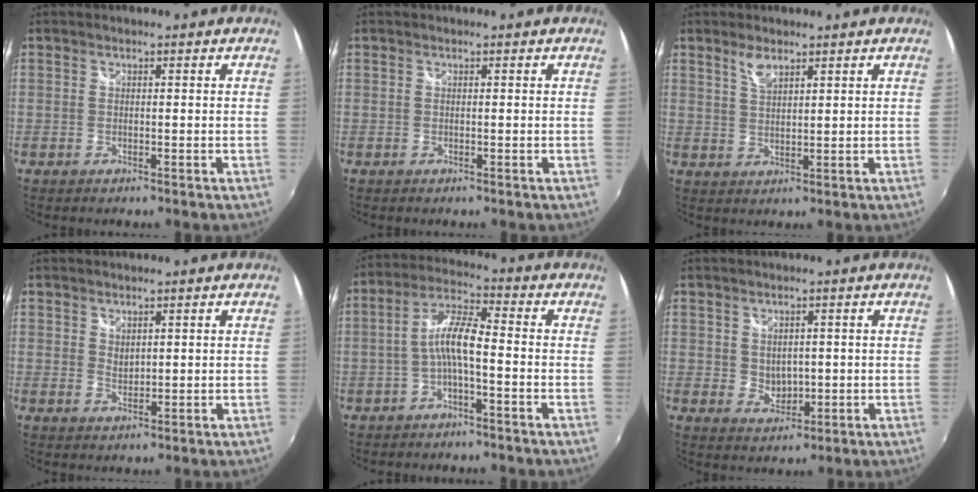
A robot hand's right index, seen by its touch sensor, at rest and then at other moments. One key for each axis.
{"total": 0.0}
{"total": 3.4, "fx": 2.4, "fy": 1.1, "fz": 2.1, "tx": -0.038, "ty": 0.000, "tz": 0.043}
{"total": 1.8, "fx": 1.3, "fy": 1.0, "fz": 0.6, "tx": -0.007, "ty": -0.001, "tz": 0.025}
{"total": 6.6, "fx": -2.0, "fy": 1.2, "fz": 6.1, "tx": -0.133, "ty": 0.016, "tz": -0.037}
{"total": 3.3, "fx": 0.9, "fy": 2.8, "fz": 1.4, "tx": -0.018, "ty": -0.002, "tz": 0.024}